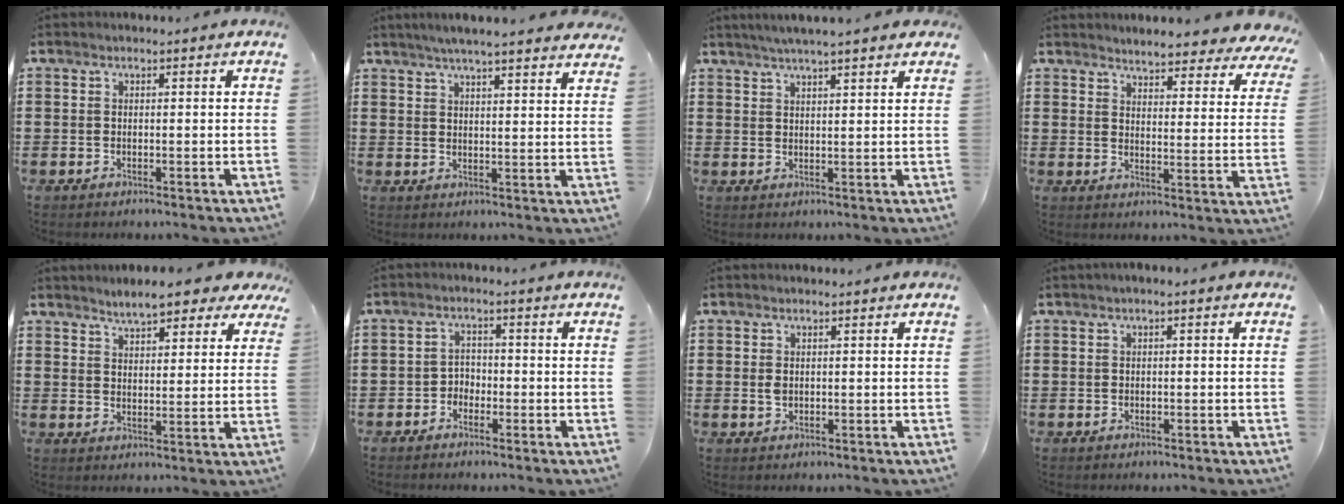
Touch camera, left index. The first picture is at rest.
{"total": 4.7, "force": [4.3, -0.3, 1.8], "torque": [-0.048, -0.014, 0.076]}
{"total": 3.4, "force": [3.0, -0.3, 1.6], "torque": [-0.038, -0.004, 0.054]}
{"total": 4.6, "force": [4.5, -0.2, 0.9], "torque": [-0.032, -0.033, 0.077]}
{"total": 5.6, "force": [5.0, 1.2, 2.1], "torque": [-0.050, -0.011, 0.091]}
{"total": 2.2, "force": [-1.7, 1.4, 0.3], "torque": [-0.012, 0.005, -0.039]}
{"total": 1.2, "force": [0.2, 0.8, 0.8], "torque": [-0.020, 0.005, 0.002]}
{"total": 1.0, "force": [-0.4, 0.2, 0.9], "torque": [-0.015, -0.002, -0.007]}